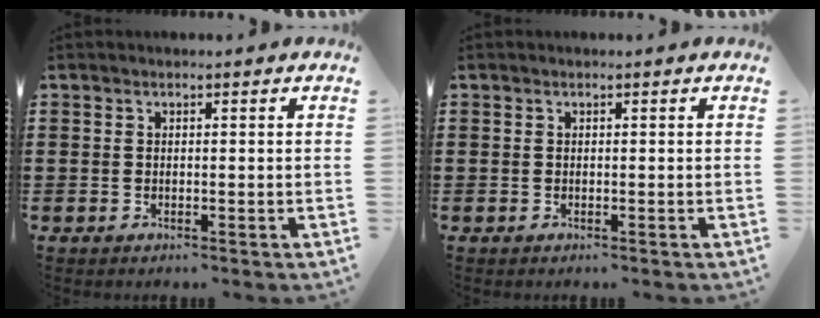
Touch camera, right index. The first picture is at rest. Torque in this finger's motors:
{"motor_torque": [0.00, 0.00, 0.00, 0.00]}